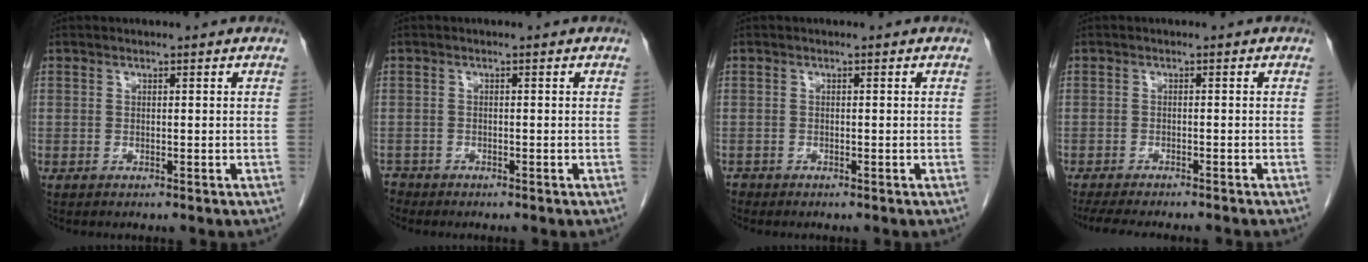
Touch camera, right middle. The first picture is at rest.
{"total": 1.3, "force": [-1.2, 0.5, -0.3], "torque": [0.001, -0.002, -0.024]}
{"total": 0.8, "force": [-0.7, 0.4, 0.0], "torque": [-0.007, 0.000, -0.014]}
{"total": 11.4, "force": [-10.0, 1.6, 5.1], "torque": [-0.068, -0.016, -0.133]}